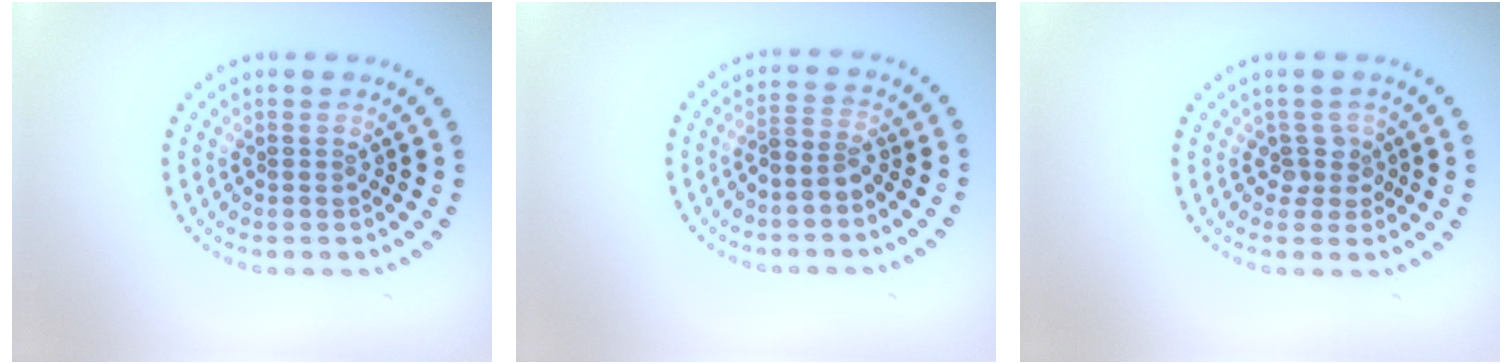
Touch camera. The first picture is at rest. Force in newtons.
{"total": 2.2, "press": 1.6, "slide": 1.5}
{"total": 1.8, "press": 1.2, "slide": 1.3}